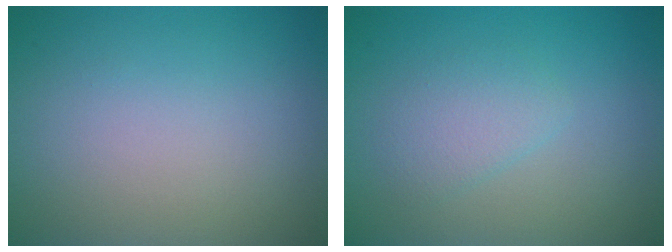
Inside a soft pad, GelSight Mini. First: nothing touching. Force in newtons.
{"total": 2.0, "press": 2.0, "slide": 0.1}